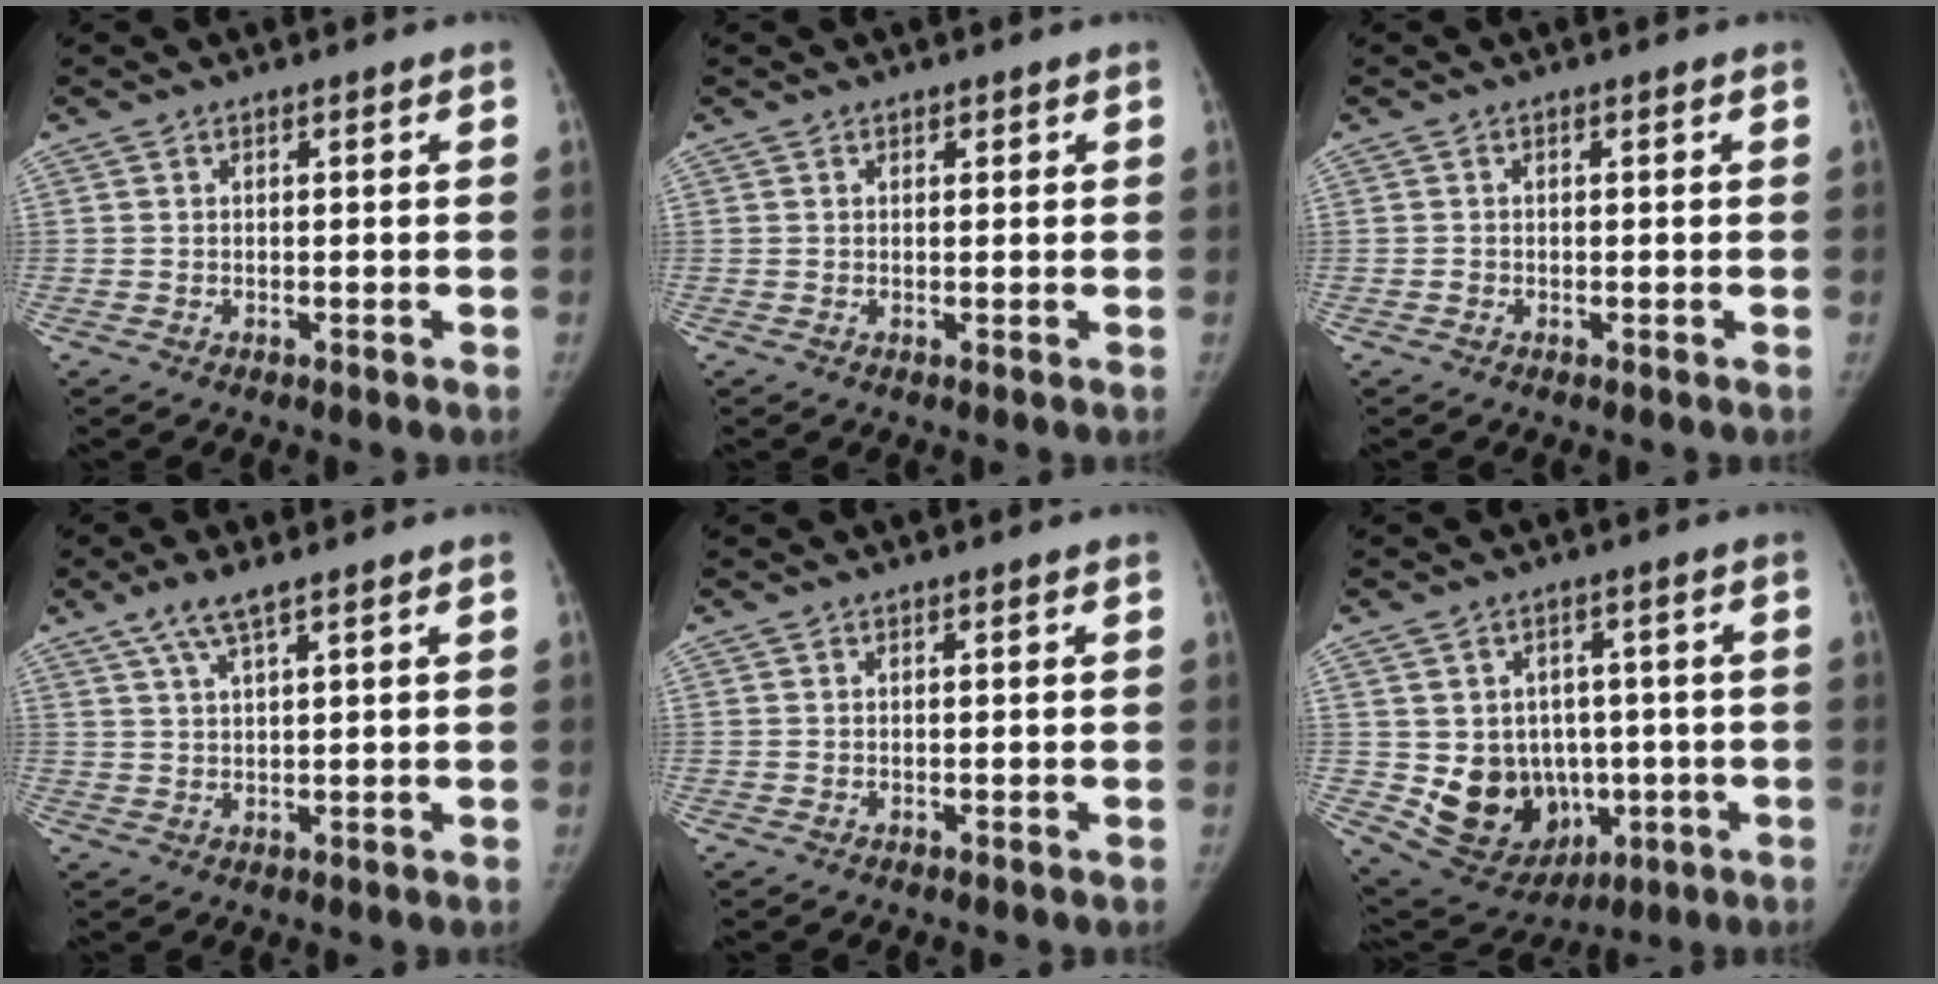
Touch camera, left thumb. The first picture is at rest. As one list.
[{"total": 0.9, "force": [0.5, 0.6, 0.3], "torque": [0.005, -0.002, 0.005]}, {"total": 0.7, "force": [-0.3, 0.6, 0.2], "torque": [0.001, 0.003, -0.007]}, {"total": 4.7, "force": [3.1, 0.8, 3.5], "torque": [-0.075, -0.003, 0.065]}, {"total": 0.0}, {"total": 14.7, "force": [-1.9, 12.1, 8.2], "torque": [-0.094, 0.008, 0.004]}]